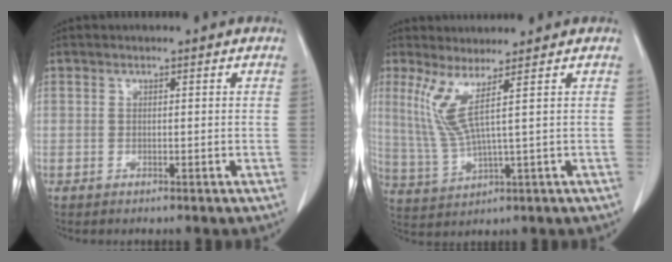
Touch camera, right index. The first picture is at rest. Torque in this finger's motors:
{"motor_torque": [0.90, 0.70, 0.48, 0.14]}